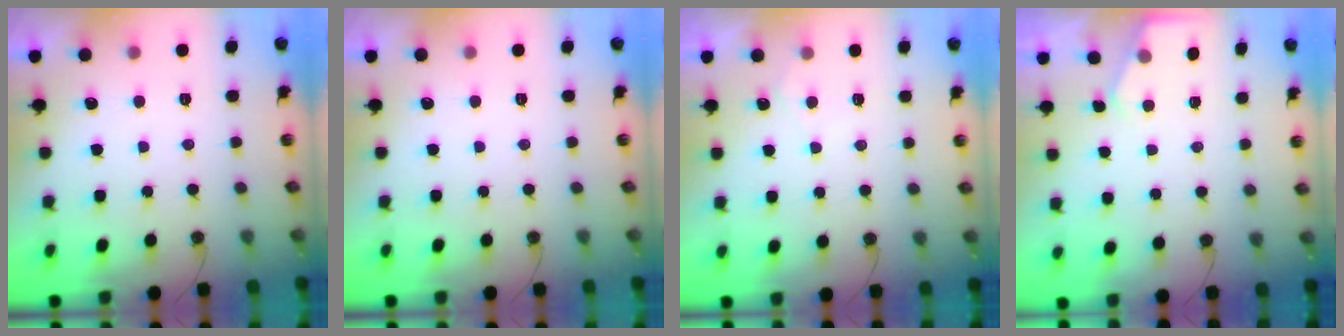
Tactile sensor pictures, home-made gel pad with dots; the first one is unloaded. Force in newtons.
{"total": 0.0}
{"total": 3.3, "press": 3.2, "slide": 0.5}
{"total": 3.5, "press": 3.4, "slide": 0.5}